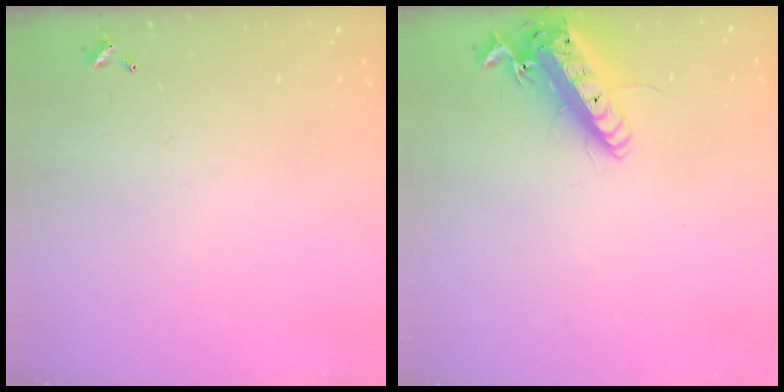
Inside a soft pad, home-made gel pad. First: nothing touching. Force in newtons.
{"total": 16.4, "press": 16.0, "slide": 3.4}